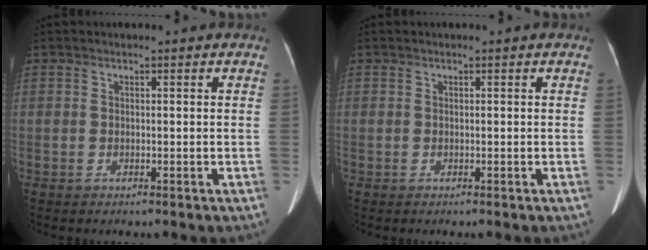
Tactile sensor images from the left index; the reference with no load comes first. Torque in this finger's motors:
{"motor_torque": [0.00, 0.00, 0.00, 0.00]}